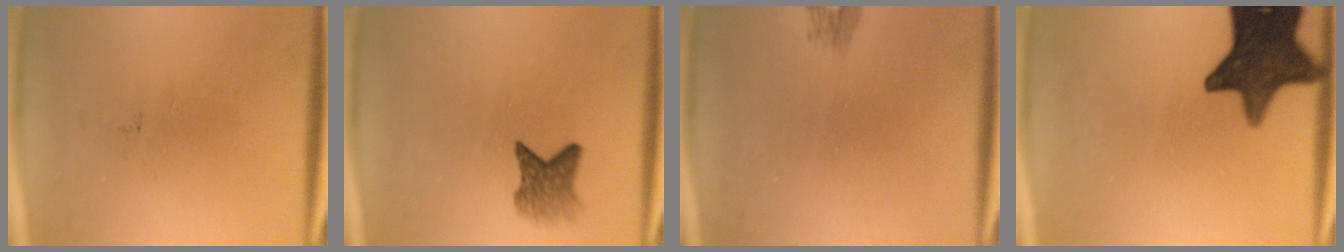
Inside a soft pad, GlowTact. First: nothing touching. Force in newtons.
{"total": 3.7}
{"total": 1.1}
{"total": 14.8}